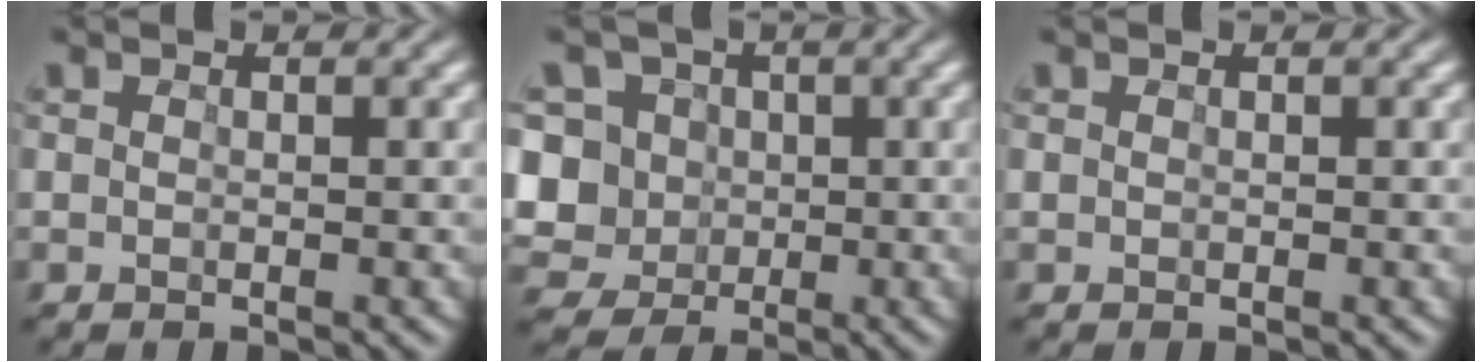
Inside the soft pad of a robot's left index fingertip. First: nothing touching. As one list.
[{"total": 11.0, "force": [0.9, 10.2, 4.1], "torque": [-0.137, 0.022, 0.015]}, {"total": 0.0}]